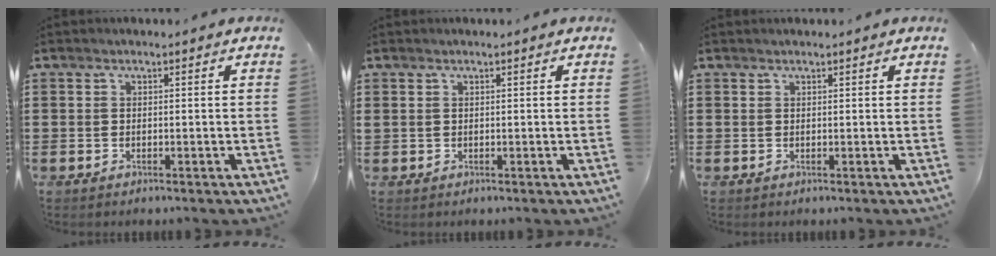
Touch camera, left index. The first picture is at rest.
{"total": 0.0}
{"total": 0.0}